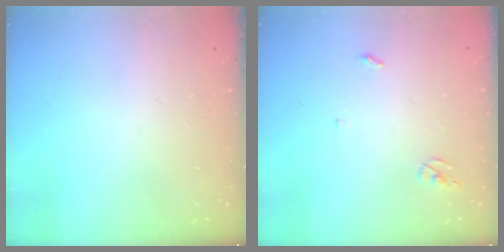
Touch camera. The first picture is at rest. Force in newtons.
{"total": 2.6, "press": 2.6, "slide": 0.2}